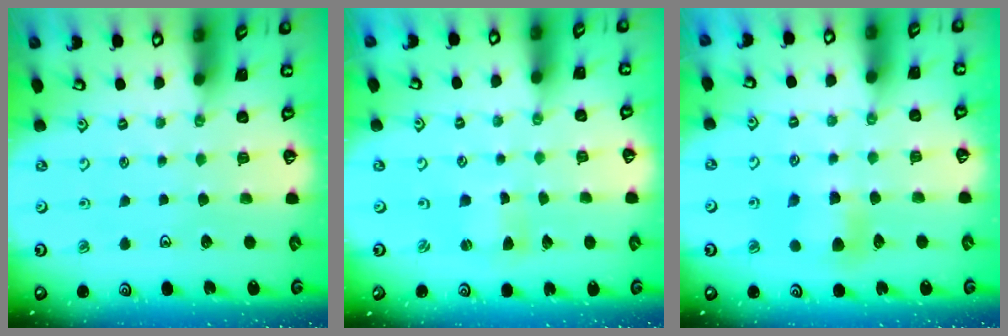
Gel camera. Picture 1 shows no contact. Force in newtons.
{"total": 0.6, "press": 0.6, "slide": 0.1}
{"total": 7.1, "press": 7.1, "slide": 0.5}